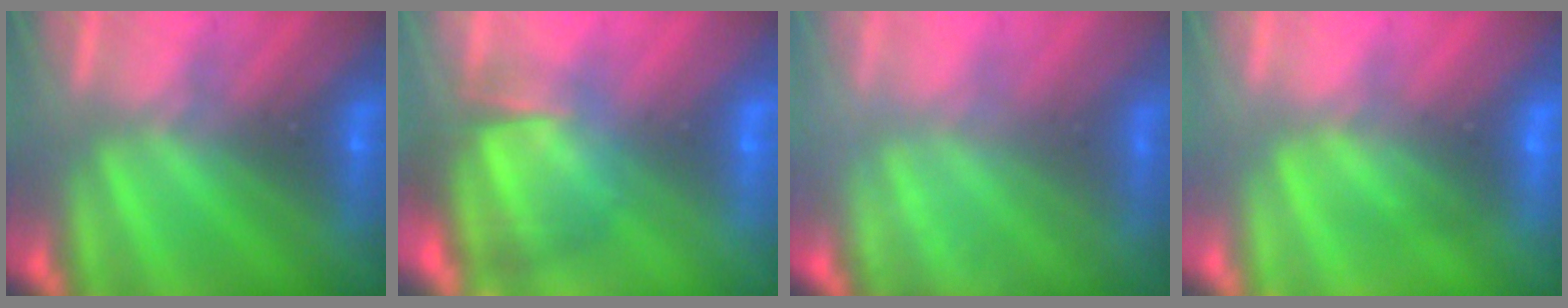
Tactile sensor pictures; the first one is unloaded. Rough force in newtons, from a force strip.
{"total": 7.4}
{"total": 2.4}
{"total": 2.7}